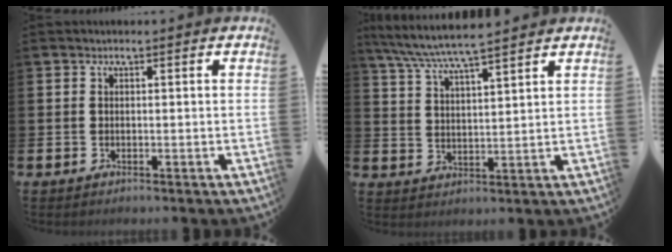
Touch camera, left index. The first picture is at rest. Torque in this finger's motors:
{"motor_torque": [0.41, -0.51, 0.41, 0.21]}